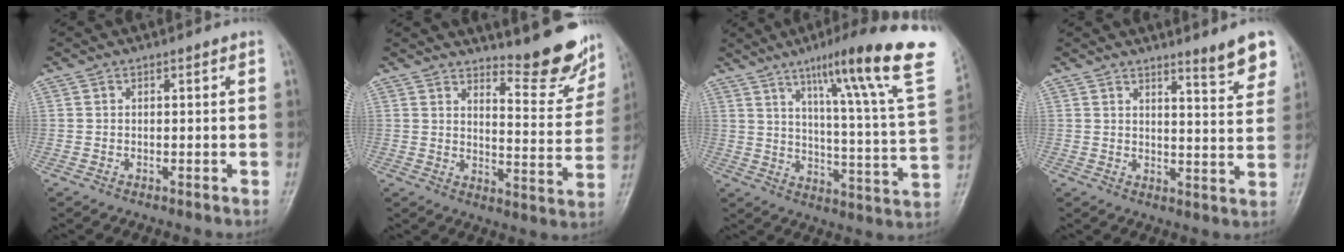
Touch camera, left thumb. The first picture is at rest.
{"total": 12.0, "force": [10.5, 2.3, 5.2], "torque": [-0.044, -0.100, 0.137]}
{"total": 25.1, "force": [14.5, 2.3, 20.4], "torque": [-0.279, -0.051, 0.203]}
{"total": 7.1, "force": [5.2, 0.8, 4.7], "torque": [-0.050, -0.039, 0.071]}